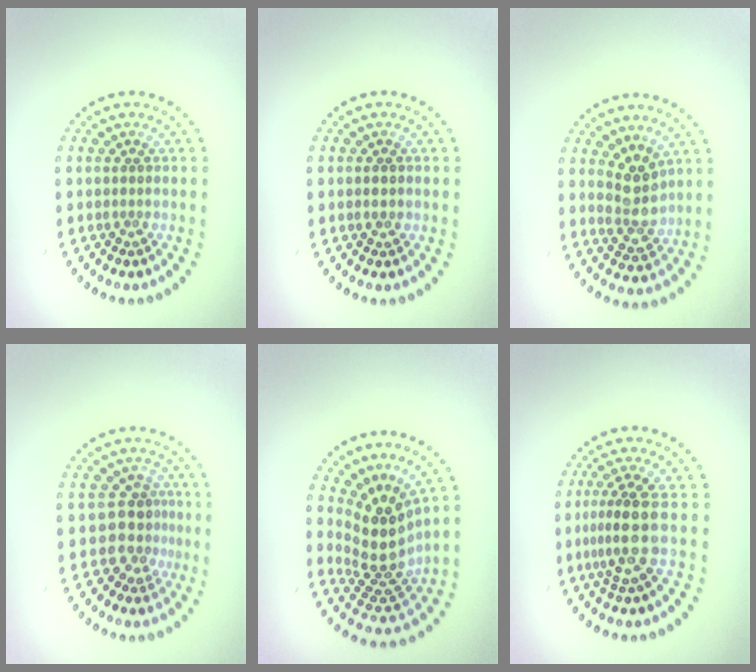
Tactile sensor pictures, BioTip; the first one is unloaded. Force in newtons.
{"total": 1.3, "press": 1.3, "slide": 0.1}
{"total": 3.2, "press": 2.9, "slide": 1.4}
{"total": 2.9, "press": 2.1, "slide": 2.0}
{"total": 4.6, "press": 3.4, "slide": 3.1}
{"total": 3.6, "press": 2.7, "slide": 2.4}